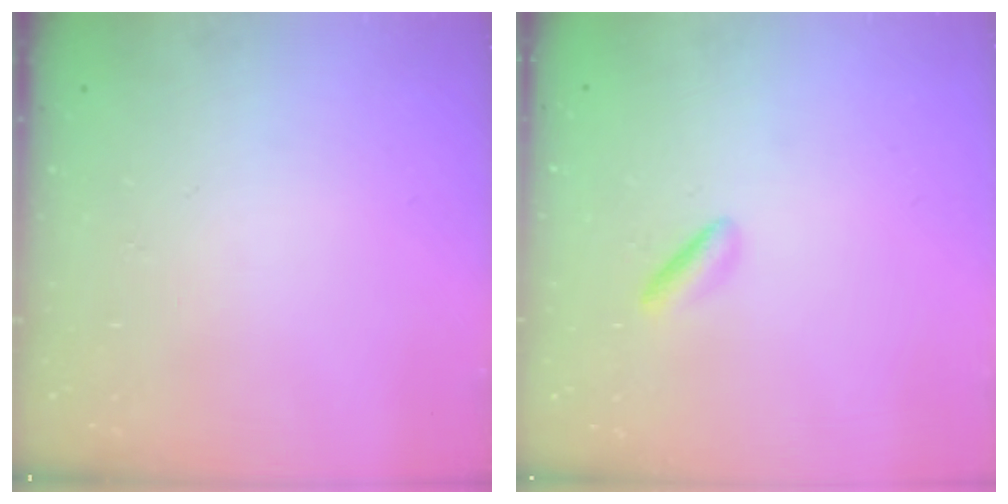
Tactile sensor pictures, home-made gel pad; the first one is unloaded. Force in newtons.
{"total": 1.9, "press": 1.7, "slide": 0.7}